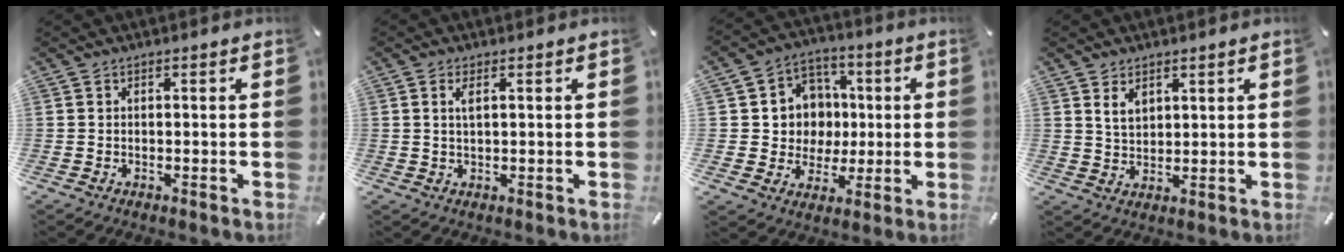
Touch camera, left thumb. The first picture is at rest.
{"total": 2.5, "force": [0.8, 0.9, 2.1], "torque": [-0.045, 0.004, 0.013]}
{"total": 11.3, "force": [0.4, 11.1, 2.0], "torque": [-0.027, -0.002, 0.016]}
{"total": 4.3, "force": [2.4, 3.0, 1.9], "torque": [-0.036, -0.001, 0.044]}